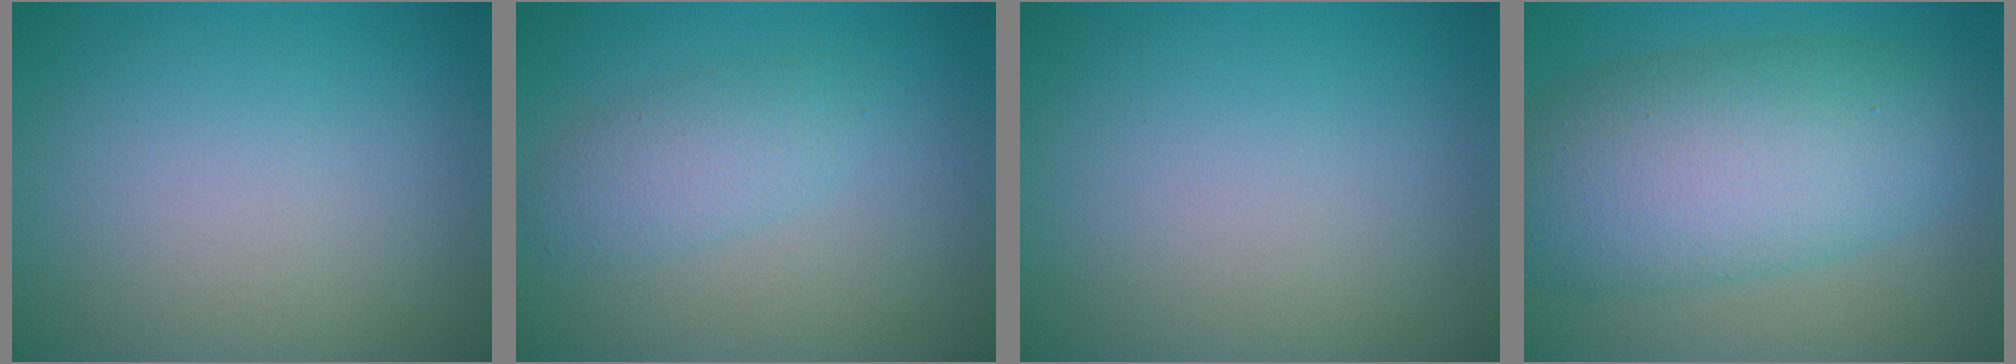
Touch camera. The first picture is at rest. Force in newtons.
{"total": 2.7, "press": 2.7, "slide": 0.1}
{"total": 0.0}
{"total": 10.7, "press": 10.7, "slide": 0.5}